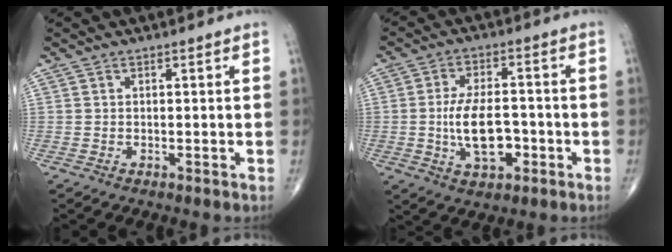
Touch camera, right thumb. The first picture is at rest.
{"total": 10.3, "force": [-2.0, 5.5, 8.5], "torque": [-0.143, 0.013, -0.032]}